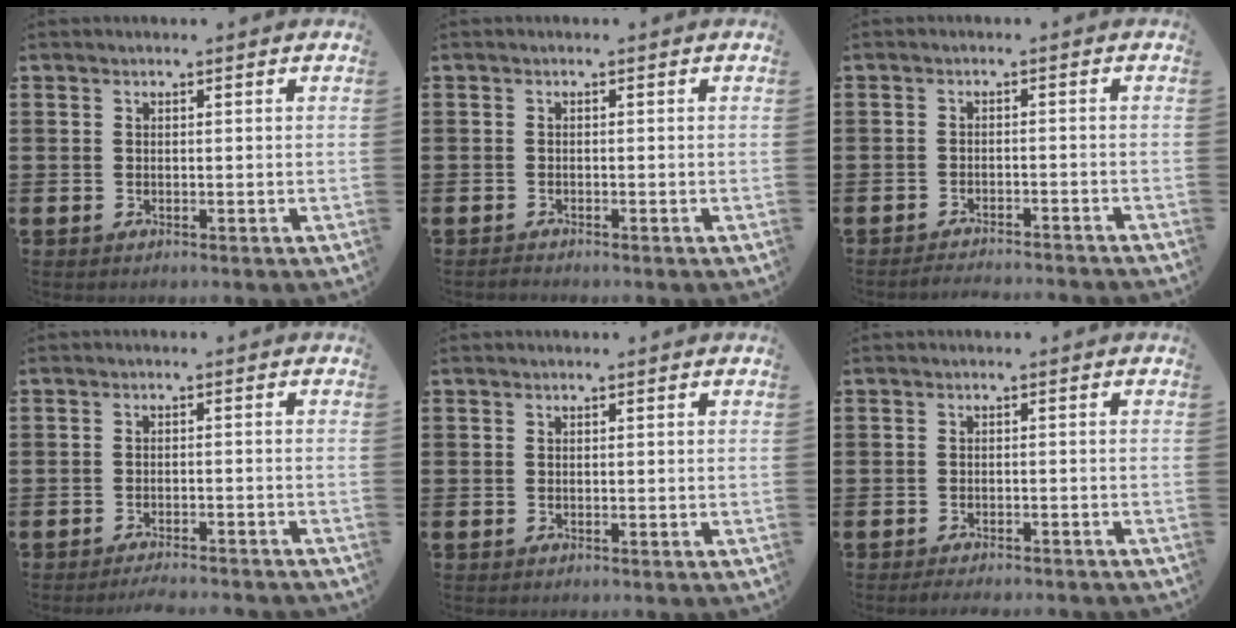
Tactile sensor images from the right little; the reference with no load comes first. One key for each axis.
{"total": 0.5, "fx": -0.5, "fy": 0.0, "fz": 0.0, "tx": -0.002, "ty": -0.002, "tz": -0.010}
{"total": 1.8, "fx": -1.7, "fy": -0.2, "fz": 0.1, "tx": -0.002, "ty": 0.005, "tz": -0.036}
{"total": 1.9, "fx": -1.8, "fy": -0.2, "fz": 0.3, "tx": -0.005, "ty": 0.005, "tz": -0.036}
{"total": 0.0}
{"total": 1.3, "fx": -1.3, "fy": 0.0, "fz": 0.2, "tx": -0.005, "ty": 0.000, "tz": -0.025}